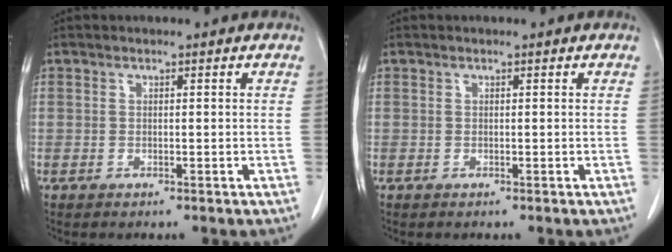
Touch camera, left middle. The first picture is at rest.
{"total": 0.0}